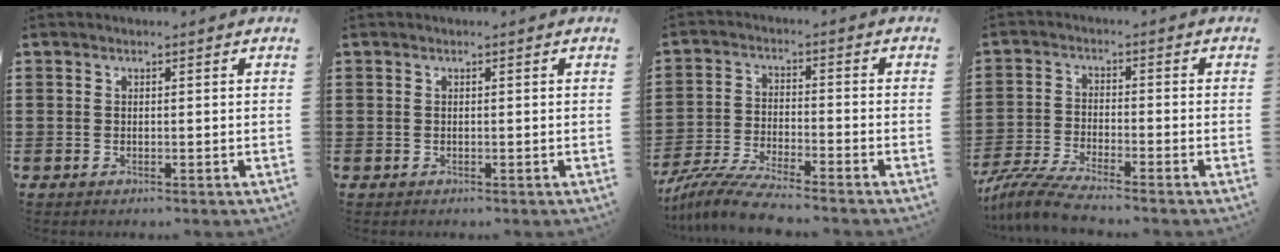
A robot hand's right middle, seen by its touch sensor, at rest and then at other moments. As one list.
[{"total": 0.0}, {"total": 6.8, "force": [-6.2, 0.1, 2.7], "torque": [-0.066, -0.011, -0.123]}, {"total": 5.6, "force": [-5.1, 0.0, 2.3], "torque": [-0.072, -0.021, -0.105]}]